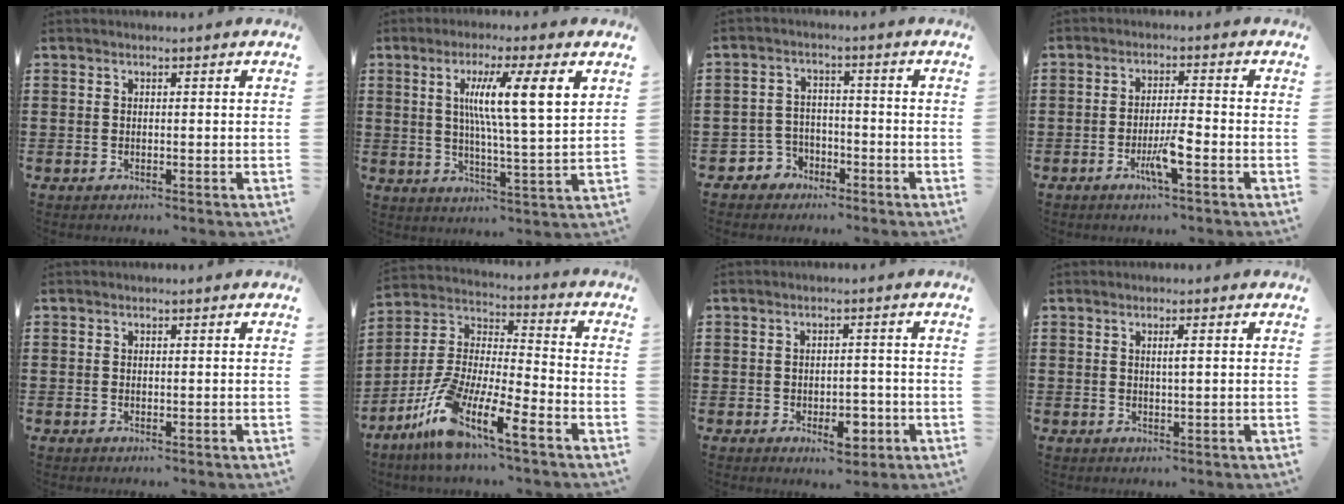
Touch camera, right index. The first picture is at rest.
{"total": 9.3, "force": [3.2, 0.7, 8.7], "torque": [-0.168, -0.003, 0.049]}
{"total": 3.7, "force": [-2.6, 2.6, 0.5], "torque": [-0.029, 0.007, -0.057]}
{"total": 4.7, "force": [-2.1, 0.4, 4.1], "torque": [-0.083, -0.011, -0.039]}
{"total": 0.0}
{"total": 11.1, "force": [-7.6, 1.4, 7.9], "torque": [-0.186, -0.019, -0.159]}
{"total": 4.6, "force": [-2.2, 2.3, 3.3], "torque": [-0.045, 0.000, -0.038]}
{"total": 1.3, "force": [0.3, 0.0, 1.2], "torque": [-0.024, -0.002, 0.004]}